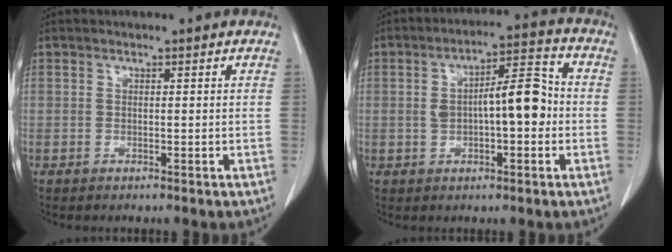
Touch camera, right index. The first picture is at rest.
{"total": 9.5, "force": [-0.3, 2.9, 9.1], "torque": [-0.153, 0.031, -0.005]}